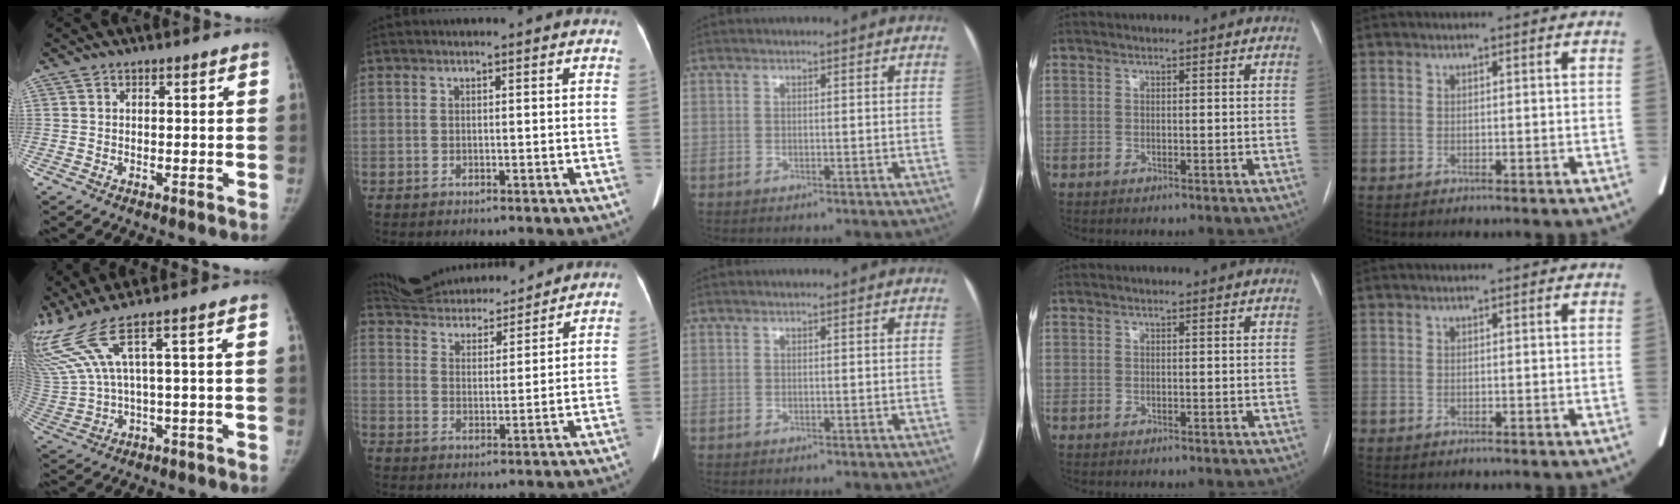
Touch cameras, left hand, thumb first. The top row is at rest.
{"thumb": {"total": 9.9, "force": [6.1, -1.6, 7.7], "torque": [-0.201, -0.015, 0.141]}, "index": {"total": 14.8, "force": [13.9, 3.2, 3.8], "torque": [-0.069, 0.026, 0.223]}}